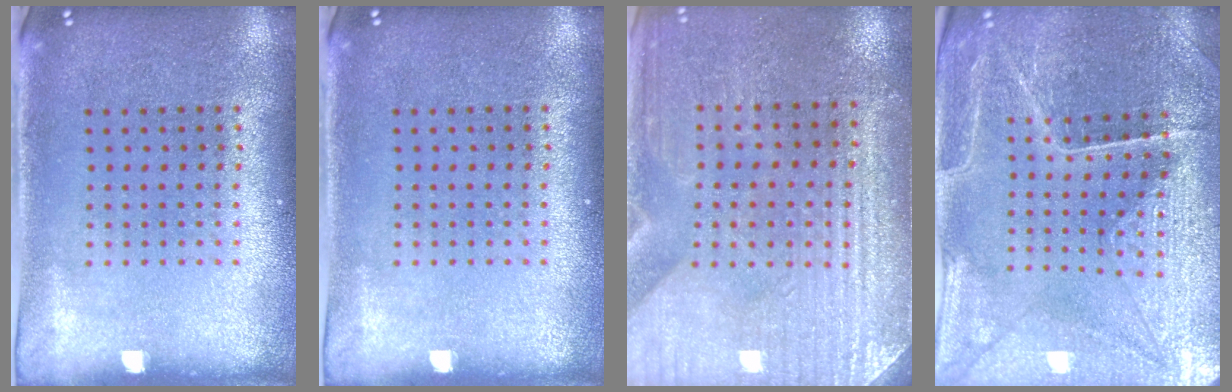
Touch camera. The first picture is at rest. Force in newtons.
{"total": 0.0}
{"total": 3.1, "press": 3.1, "slide": 0.6}
{"total": 3.4, "press": 3.4, "slide": 0.3}